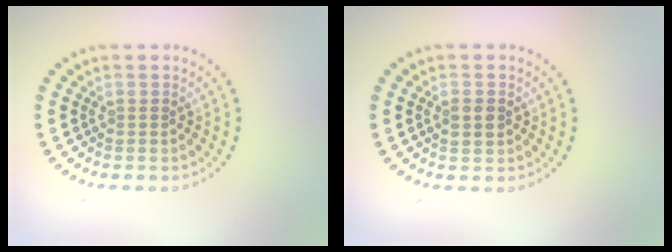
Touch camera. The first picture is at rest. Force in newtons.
{"total": 1.2, "press": 1.2, "slide": 0.1}